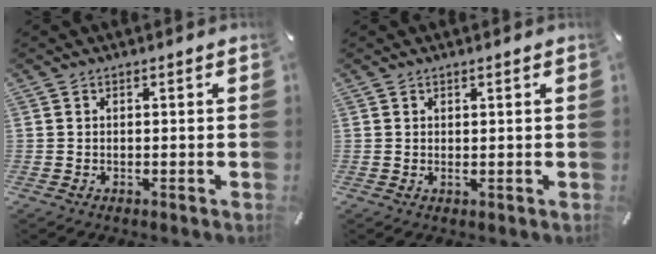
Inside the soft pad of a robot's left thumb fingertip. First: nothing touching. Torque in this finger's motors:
{"motor_torque": [-0.38, -0.29, -0.13, 0.06, 0.03]}